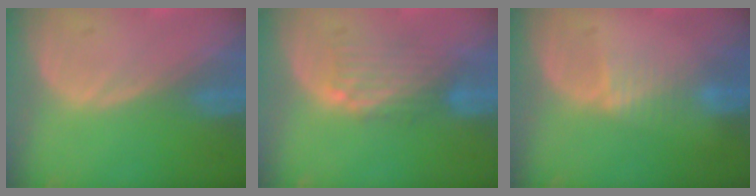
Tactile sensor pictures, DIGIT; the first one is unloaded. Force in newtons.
{"total": 5.0, "press": 4.3, "slide": 2.6}
{"total": 2.4, "press": 2.4, "slide": 0.2}